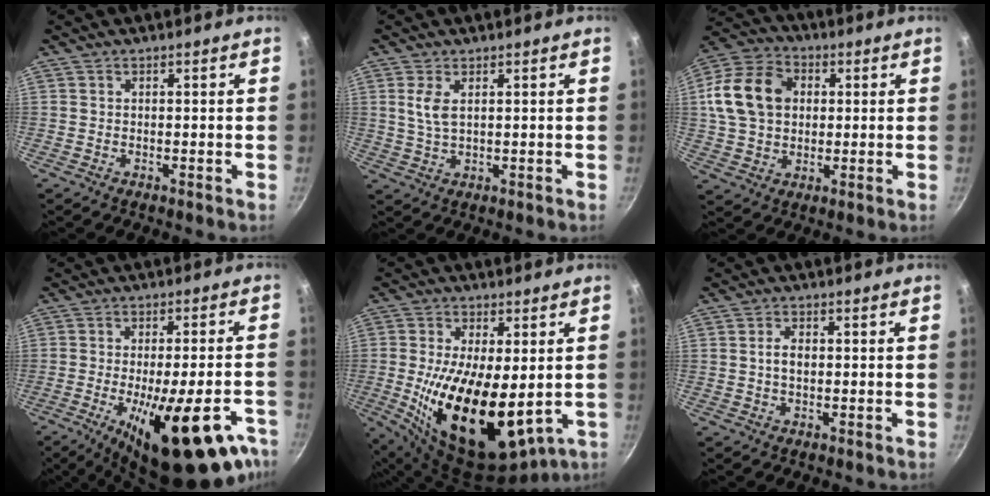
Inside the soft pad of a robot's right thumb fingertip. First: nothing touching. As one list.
[{"total": 4.1, "force": [1.3, 1.8, 3.4], "torque": [-0.071, -0.007, 0.028]}, {"total": 15.4, "force": [2.6, 11.7, 9.7], "torque": [-0.160, 0.020, 0.036]}, {"total": 24.2, "force": [-11.2, 7.8, 20.0], "torque": [-0.255, 0.013, -0.156]}, {"total": 20.5, "force": [-1.5, 9.9, 17.9], "torque": [-0.305, -0.018, -0.008]}, {"total": 2.7, "force": [0.0, 1.7, 2.1], "torque": [-0.033, 0.007, -0.002]}]